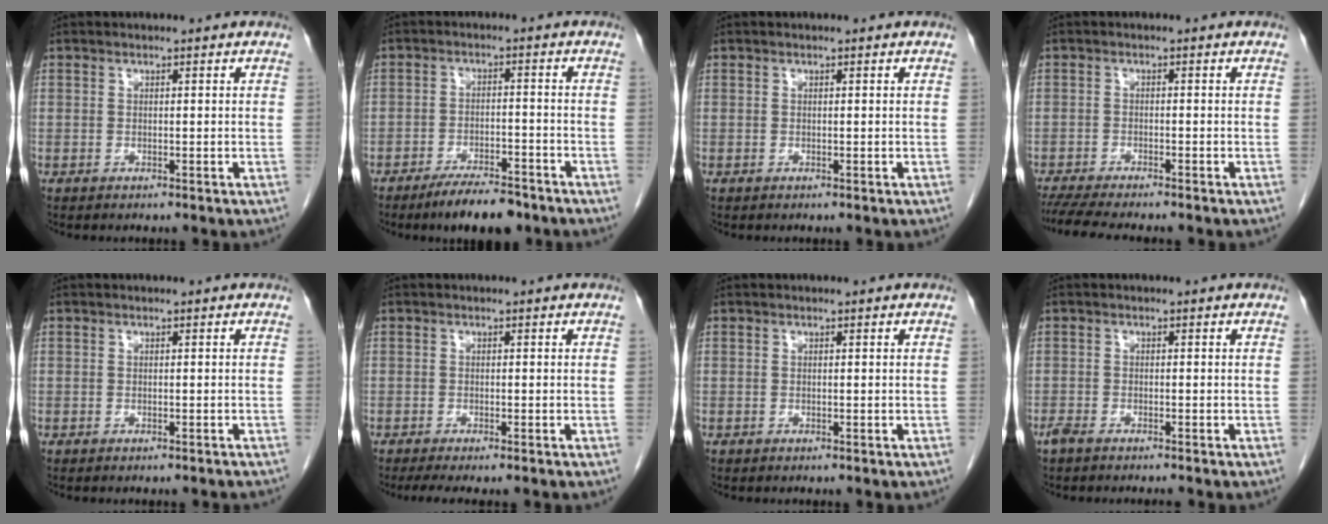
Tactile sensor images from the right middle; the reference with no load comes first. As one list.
[{"total": 8.2, "force": [-6.4, 2.2, 4.7], "torque": [-0.070, -0.008, -0.105]}, {"total": 0.0}, {"total": 8.7, "force": [-7.6, 0.6, 4.3], "torque": [-0.060, -0.015, -0.117]}, {"total": 2.8, "force": [-2.6, 0.5, 1.0], "torque": [-0.014, -0.006, -0.029]}, {"total": 4.9, "force": [-3.9, 0.7, 2.8], "torque": [-0.039, -0.011, -0.058]}, {"total": 0.0}, {"total": 3.3, "force": [-2.8, 0.5, 1.6], "torque": [-0.027, -0.006, -0.043]}]